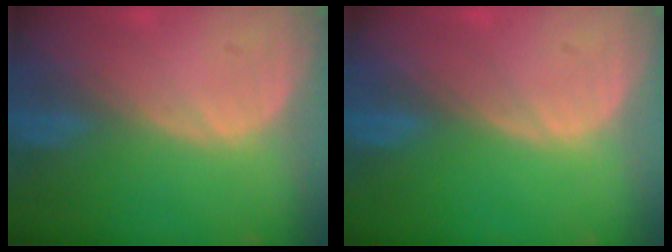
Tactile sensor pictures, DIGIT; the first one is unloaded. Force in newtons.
{"total": 0.0}